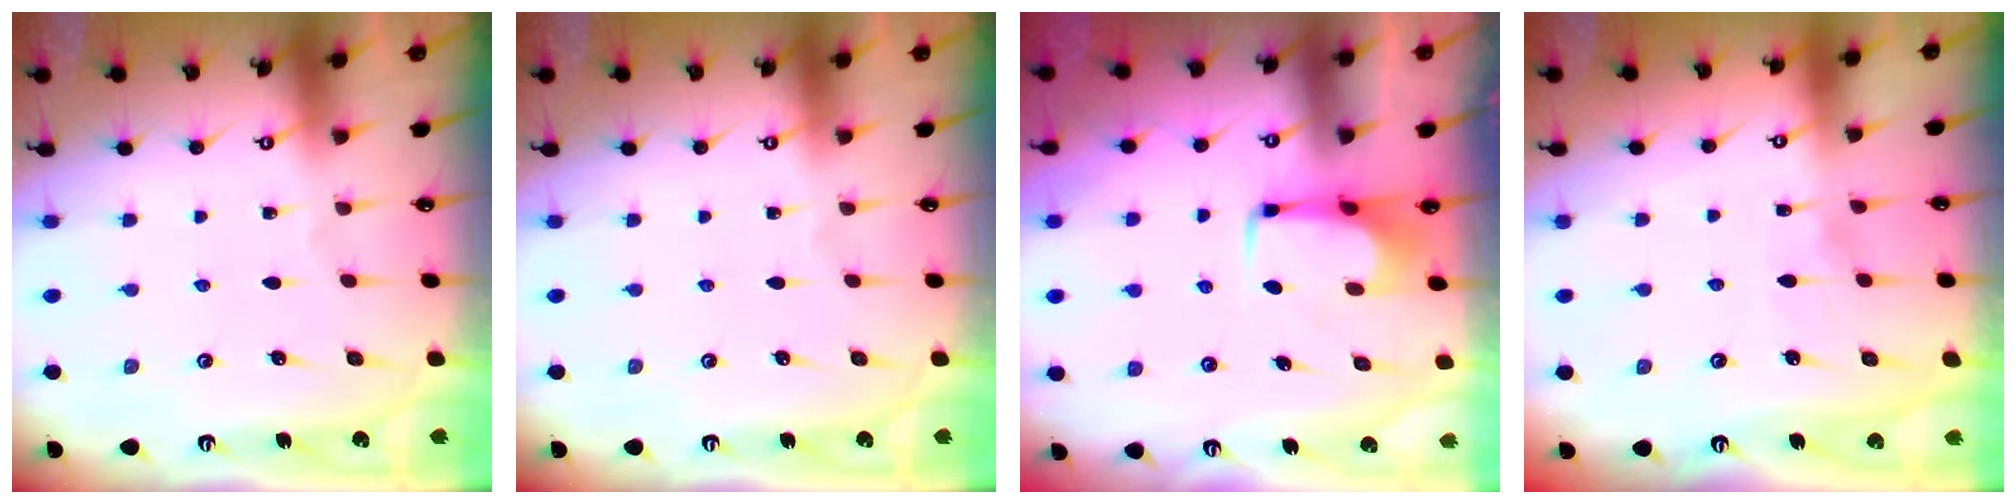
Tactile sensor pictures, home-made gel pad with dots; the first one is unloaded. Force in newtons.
{"total": 0.0}
{"total": 0.6, "press": 0.5, "slide": 0.2}
{"total": 4.9, "press": 4.9, "slide": 0.6}